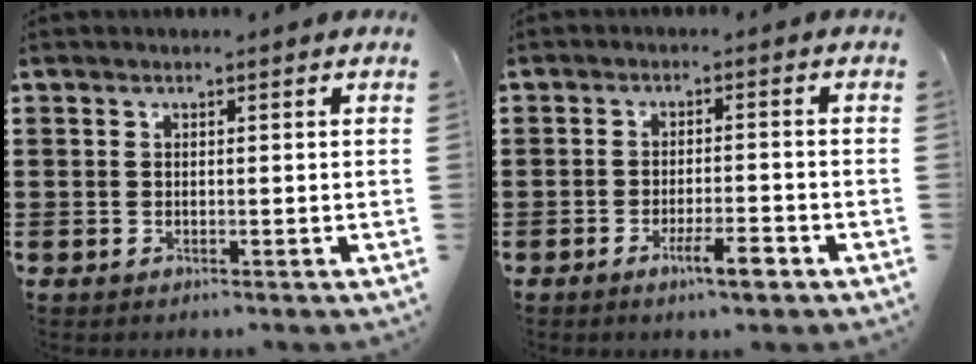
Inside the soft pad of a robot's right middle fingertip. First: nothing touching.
{"total": 4.8, "force": [-2.8, 1.1, 3.8], "torque": [-0.071, -0.004, -0.050]}